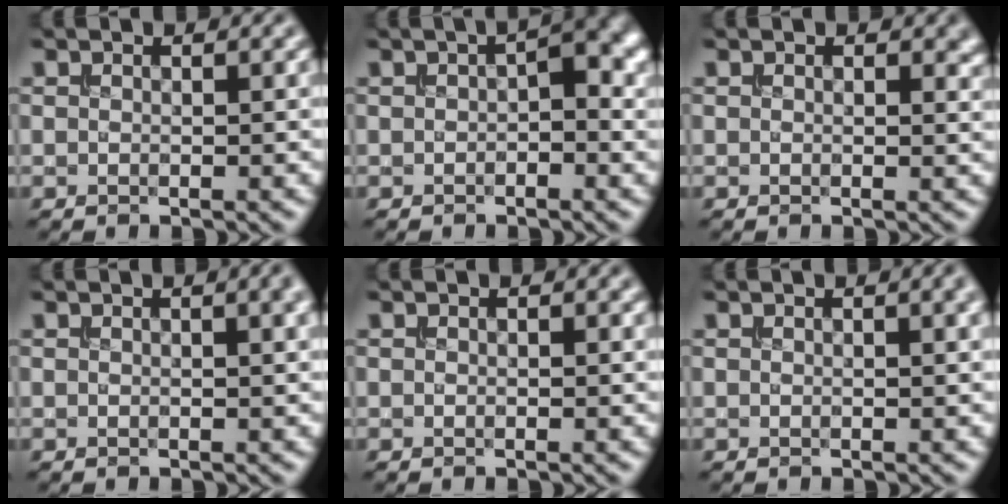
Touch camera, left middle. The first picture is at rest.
{"total": 2.9, "force": [0.1, 1.3, 2.6], "torque": [-0.037, 0.006, -0.002]}
{"total": 1.3, "force": [0.5, 0.9, 0.8], "torque": [-0.009, -0.004, 0.008]}
{"total": 2.2, "force": [1.0, 0.6, 1.8], "torque": [-0.016, 0.002, 0.013]}
{"total": 0.0}
{"total": 1.8, "force": [0.9, 0.4, 1.4], "torque": [-0.016, 0.001, 0.013]}